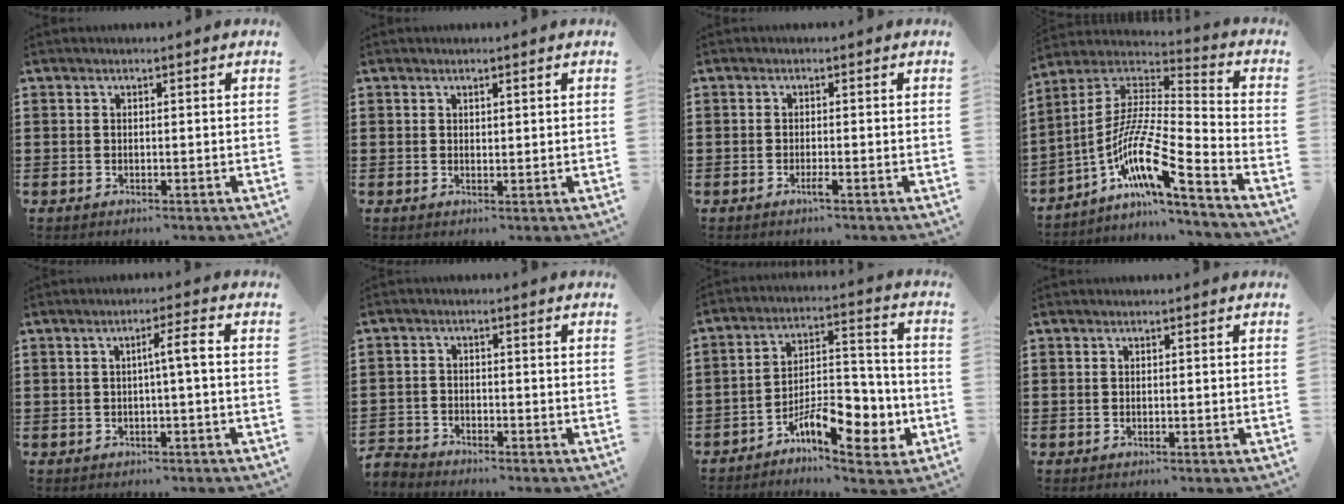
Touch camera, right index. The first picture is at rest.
{"total": 0.8, "force": [0.6, 0.4, 0.2], "torque": [-0.006, 0.003, 0.012]}
{"total": 1.3, "force": [-0.8, 0.0, 1.0], "torque": [-0.019, -0.004, -0.014]}
{"total": 11.8, "force": [-6.9, 1.2, 9.5], "torque": [-0.212, -0.026, -0.146]}
{"total": 3.2, "force": [-0.1, -0.1, 3.2], "torque": [-0.058, 0.001, -0.007]}
{"total": 2.4, "force": [-2.4, 0.4, -0.1], "torque": [-0.013, -0.003, -0.055]}
{"total": 10.7, "force": [-5.8, 4.9, 7.5], "torque": [-0.115, 0.021, -0.099]}
{"total": 0.0}